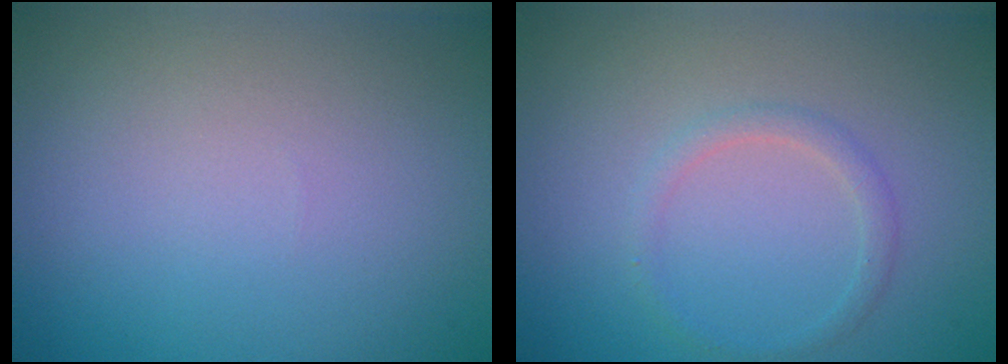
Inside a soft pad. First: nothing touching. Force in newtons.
{"total": 1.3, "press": 1.3, "slide": 0.1}